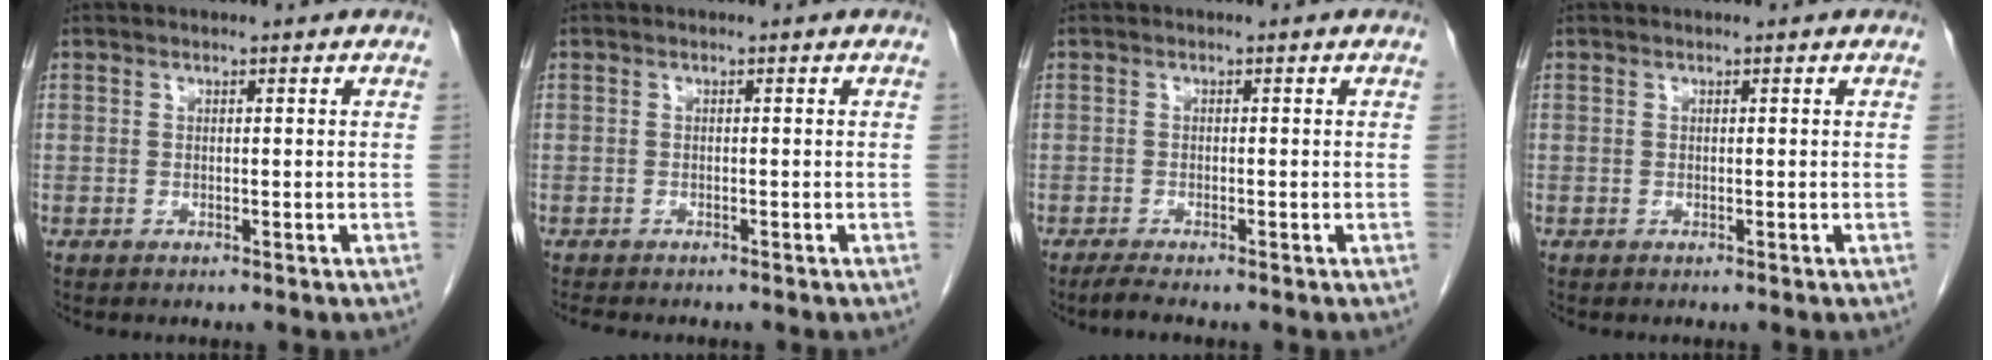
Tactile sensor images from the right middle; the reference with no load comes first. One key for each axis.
{"total": 3.1, "fx": -2.7, "fy": 0.8, "fz": 1.3, "tx": -0.026, "ty": -0.009, "tz": -0.035}
{"total": 1.7, "fx": -1.4, "fy": -0.2, "fz": 0.9, "tx": -0.028, "ty": -0.006, "tz": -0.030}
{"total": 0.0}